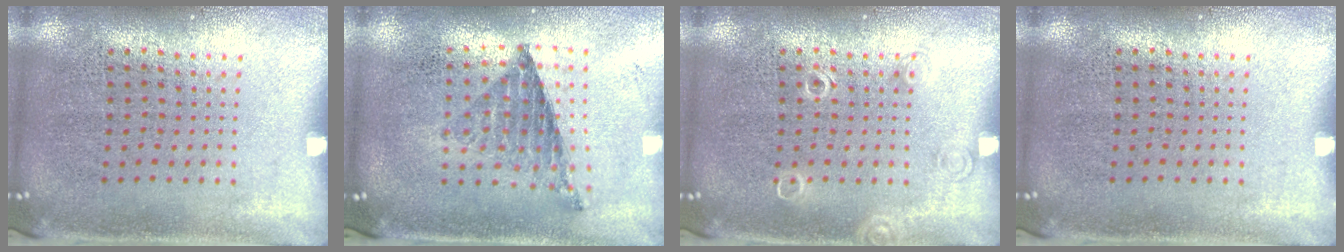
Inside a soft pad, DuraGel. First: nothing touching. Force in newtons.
{"total": 0.8, "press": 0.8, "slide": 0.1}
{"total": 1.0, "press": 1.0, "slide": 0.2}
{"total": 0.0}